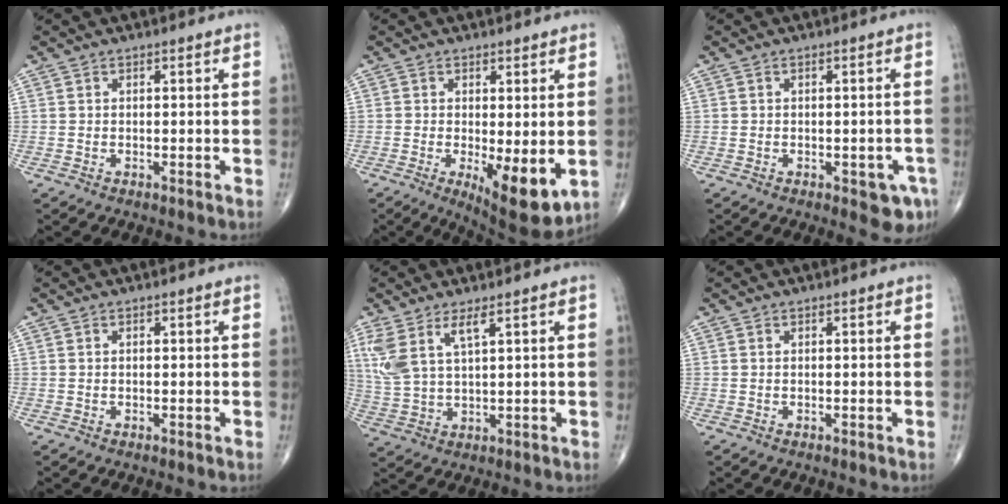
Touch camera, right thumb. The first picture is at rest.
{"total": 9.8, "force": [-1.9, 3.3, 9.0], "torque": [-0.127, -0.026, -0.020]}
{"total": 5.0, "force": [-2.1, 2.3, 3.9], "torque": [-0.024, 0.003, -0.022]}
{"total": 0.0}
{"total": 7.7, "force": [3.9, 2.3, 6.2], "torque": [-0.154, -0.013, 0.091]}
{"total": 0.0}